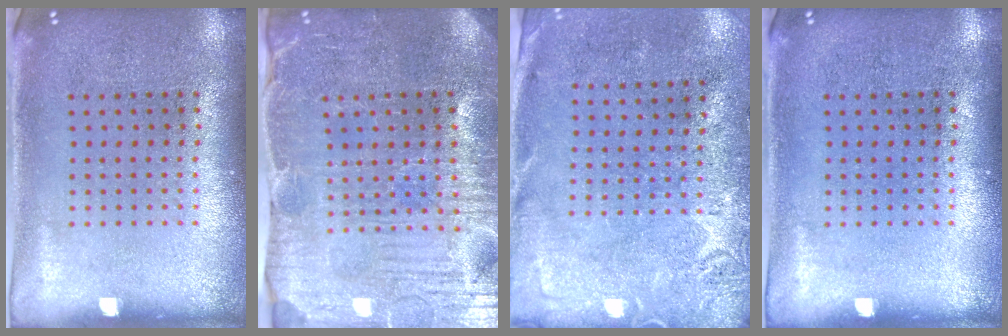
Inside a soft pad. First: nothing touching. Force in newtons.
{"total": 3.8, "press": 3.8, "slide": 0.5}
{"total": 2.7, "press": 2.2, "slide": 1.6}
{"total": 0.0}